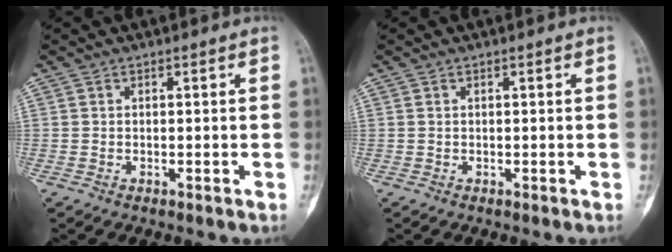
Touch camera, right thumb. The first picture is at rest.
{"total": 0.0}